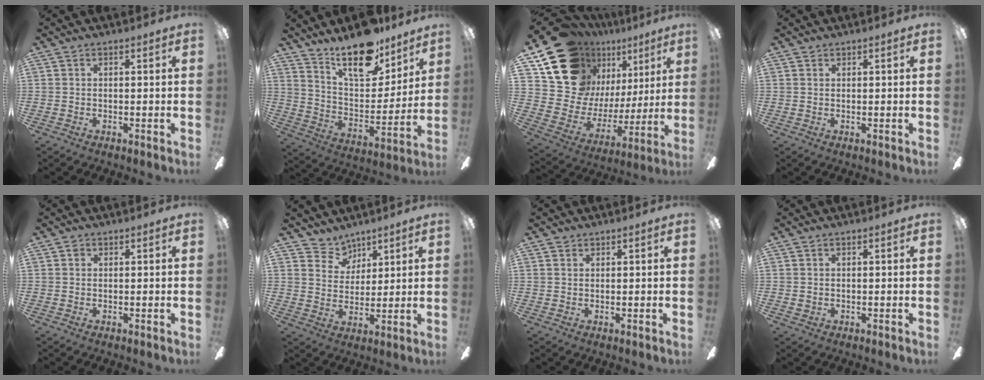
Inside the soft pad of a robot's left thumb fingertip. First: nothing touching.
{"total": 18.6, "force": [14.7, 6.9, 8.9], "torque": [-0.156, -0.095, 0.257]}
{"total": 19.7, "force": [13.0, 13.1, 6.7], "torque": [-0.132, -0.084, 0.267]}
{"total": 0.5, "force": [0.4, 0.3, 0.1], "torque": [-0.003, 0.003, 0.007]}
{"total": 0.8, "force": [0.2, 0.7, 0.3], "torque": [-0.006, 0.005, 0.003]}
{"total": 6.8, "force": [5.5, 3.9, -0.1], "torque": [-0.006, -0.039, 0.103]}
{"total": 0.7, "force": [0.6, 0.5, 0.1], "torque": [-0.003, 0.002, 0.011]}
{"total": 0.8, "force": [0.3, 0.7, 0.2], "torque": [-0.004, 0.006, 0.004]}